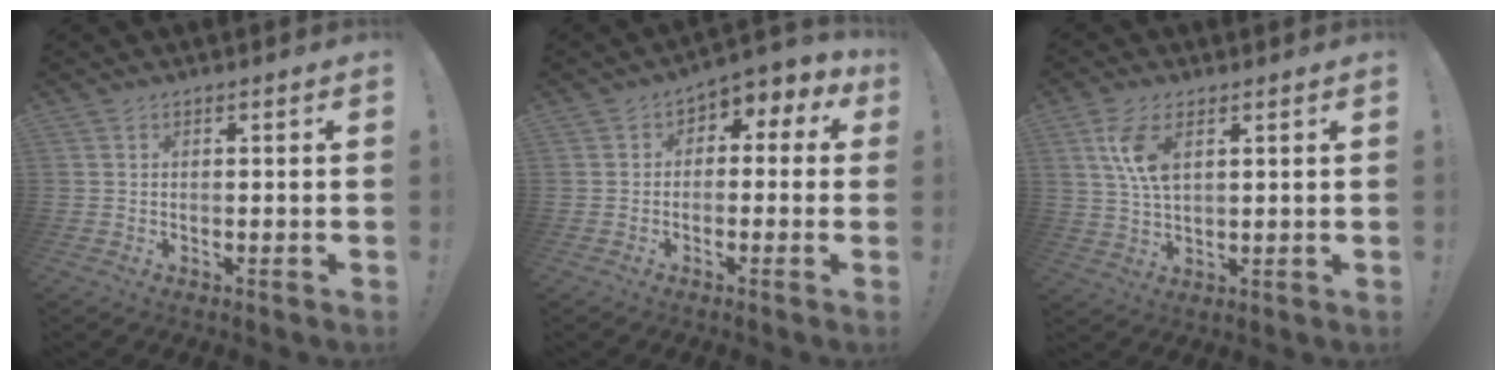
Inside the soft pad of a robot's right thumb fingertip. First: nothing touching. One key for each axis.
{"total": 4.0, "fx": -1.4, "fy": 3.0, "fz": 2.2, "tx": -0.019, "ty": 0.012, "tz": -0.026}
{"total": 8.5, "fx": 3.3, "fy": 3.9, "fz": 6.8, "tx": -0.132, "ty": -0.008, "tz": 0.057}